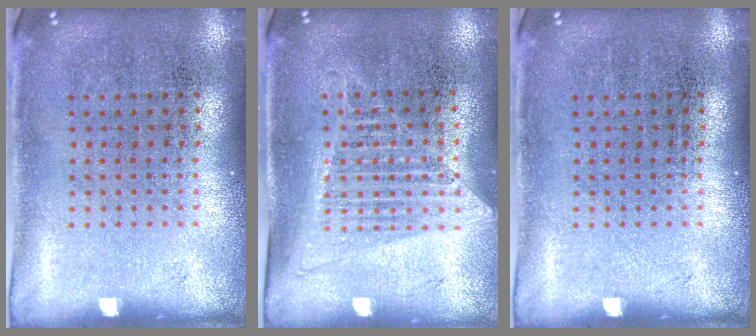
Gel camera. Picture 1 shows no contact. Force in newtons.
{"total": 1.3, "press": 1.2, "slide": 0.5}
{"total": 0.0}